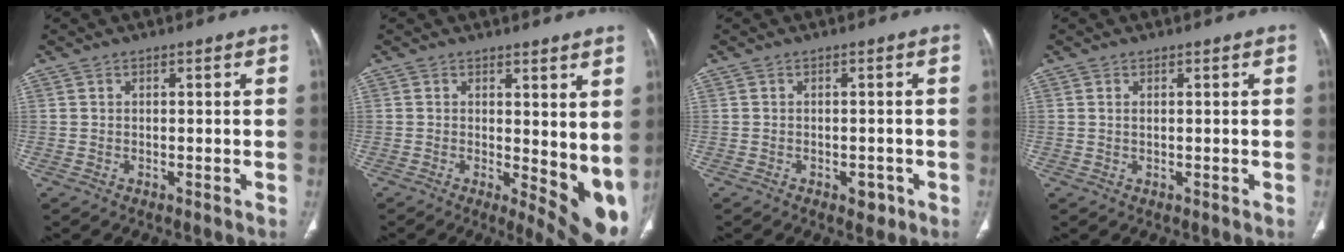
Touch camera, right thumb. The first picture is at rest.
{"total": 11.0, "force": [0.8, 4.5, 9.9], "torque": [-0.112, -0.029, 0.020]}
{"total": 2.4, "force": [-1.2, 1.5, 1.5], "torque": [-0.012, 0.004, -0.010]}
{"total": 0.5, "force": [0.2, 0.3, 0.4], "torque": [-0.015, 0.005, 0.006]}